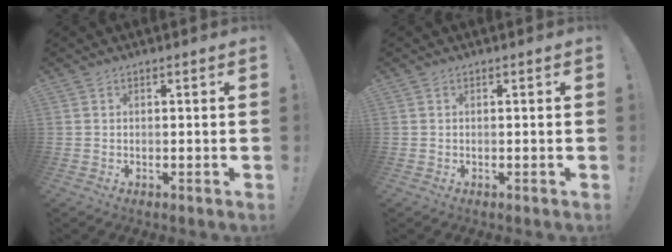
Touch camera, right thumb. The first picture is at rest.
{"total": 0.0}